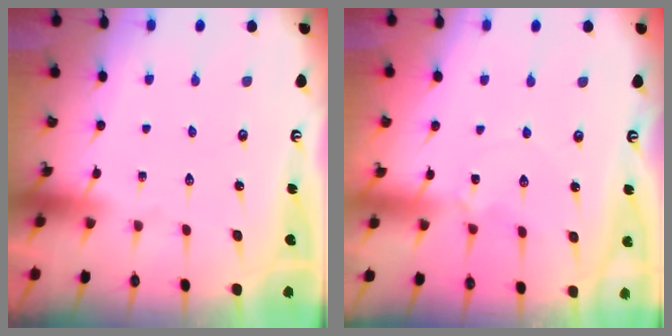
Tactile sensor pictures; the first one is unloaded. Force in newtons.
{"total": 2.6, "press": 2.6, "slide": 0.5}